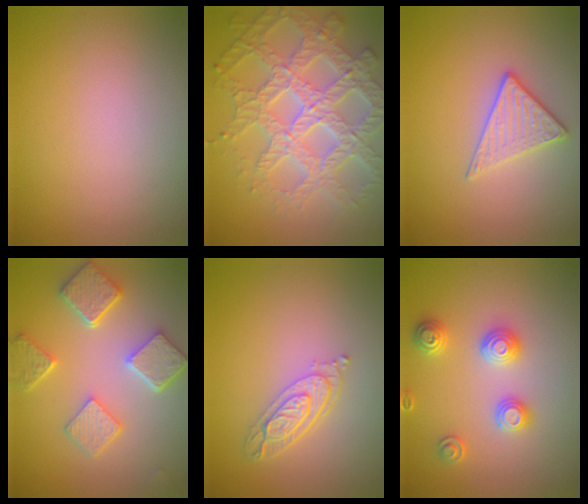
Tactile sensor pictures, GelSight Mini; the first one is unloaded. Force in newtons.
{"total": 6.9, "press": 6.0, "slide": 3.4}
{"total": 2.7, "press": 2.5, "slide": 1.1}
{"total": 5.5, "press": 4.4, "slide": 3.3}
{"total": 3.6, "press": 2.7, "slide": 2.4}
{"total": 2.8, "press": 2.8, "slide": 0.2}